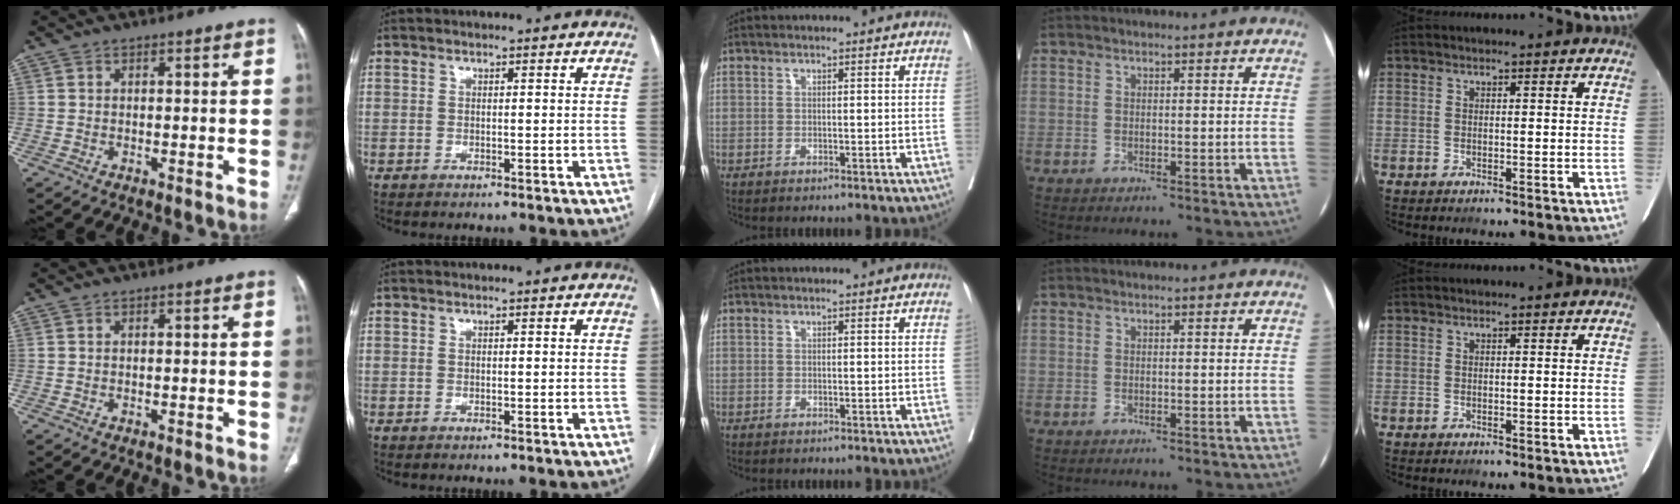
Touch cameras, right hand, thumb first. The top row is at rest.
{}